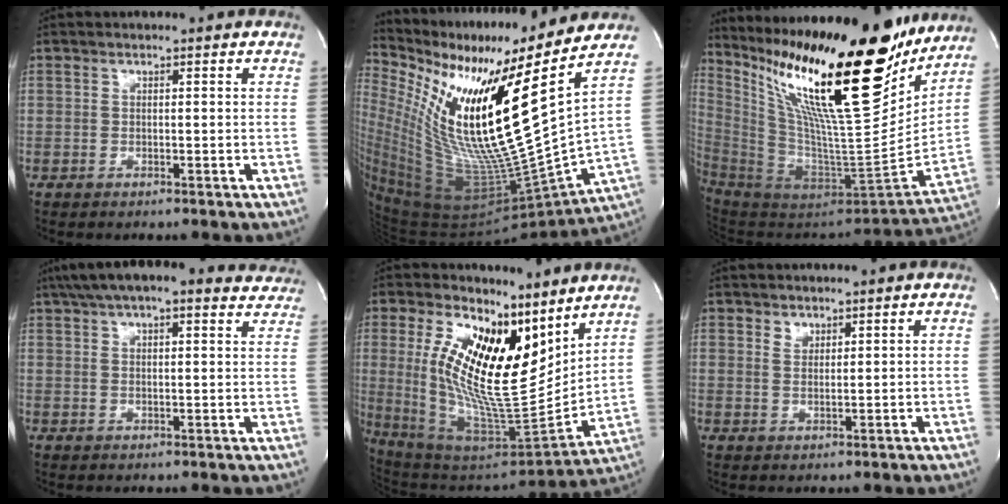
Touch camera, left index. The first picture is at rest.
{"total": 27.2, "force": [11.7, 0.8, 24.5], "torque": [-0.469, -0.024, 0.203]}
{"total": 31.4, "force": [22.2, 4.4, 21.8], "torque": [-0.402, -0.042, 0.363]}
{"total": 19.0, "force": [15.7, 4.9, 9.4], "torque": [-0.149, 0.051, 0.198]}
{"total": 19.4, "force": [8.0, 6.2, 16.5], "torque": [-0.315, -0.016, 0.150]}
{"total": 1.4, "force": [1.0, 0.7, 0.8], "torque": [-0.014, 0.000, 0.023]}